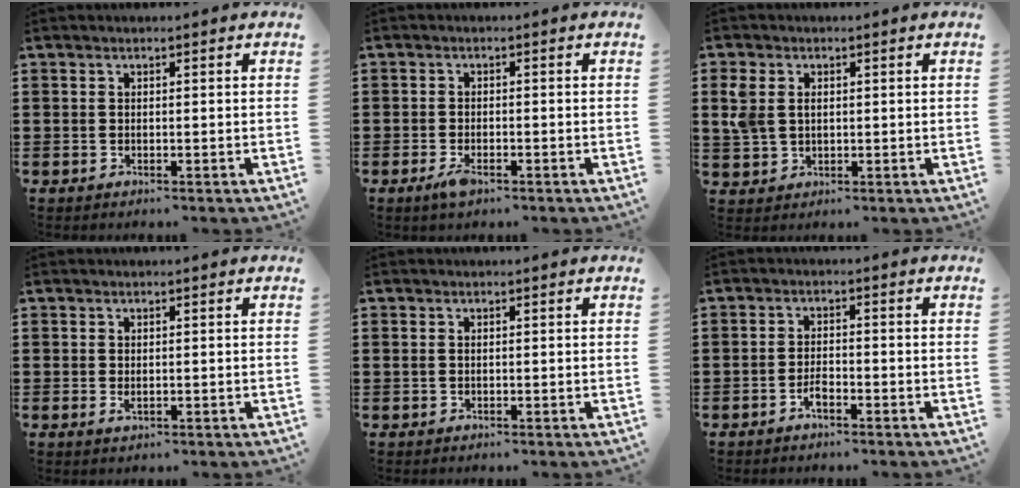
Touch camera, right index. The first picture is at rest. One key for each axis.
{"total": 2.1, "fx": -1.2, "fy": 0.8, "fz": 1.6, "tx": -0.040, "ty": -0.005, "tz": -0.027}
{"total": 3.4, "fx": 1.1, "fy": 2.5, "fz": 2.0, "tx": -0.054, "ty": 0.008, "tz": 0.017}
{"total": 0.8, "fx": -0.1, "fy": 0.4, "fz": 0.7, "tx": -0.011, "ty": 0.002, "tz": -0.001}
{"total": 0.5, "fx": 0.1, "fy": 0.4, "fz": 0.3, "tx": -0.009, "ty": 0.001, "tz": 0.003}
{"total": 2.2, "fx": -1.4, "fy": 0.7, "fz": 1.5, "tx": -0.029, "ty": 0.003, "tz": -0.028}